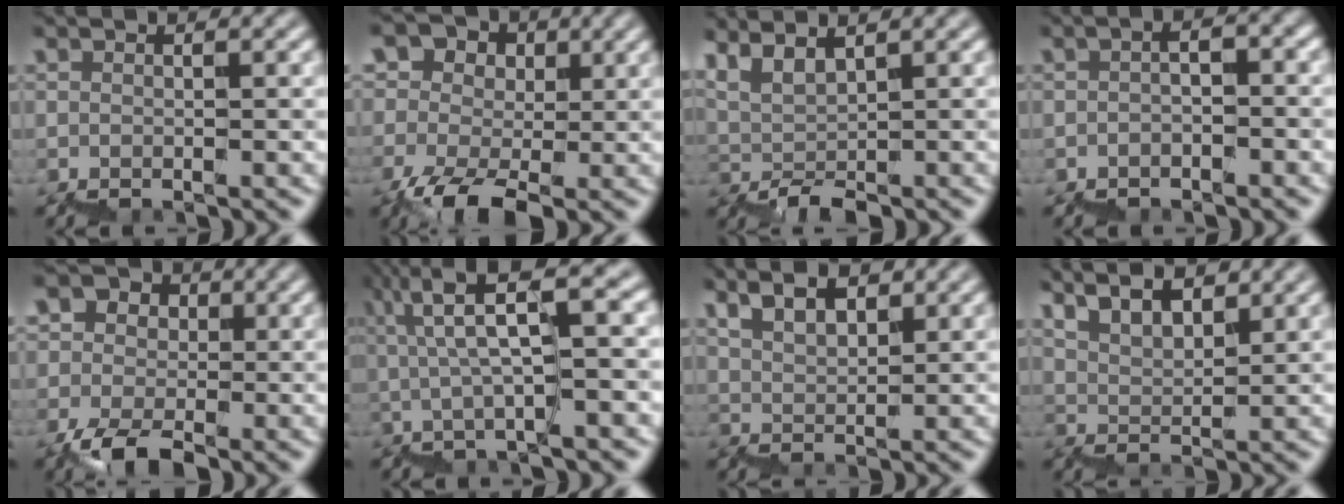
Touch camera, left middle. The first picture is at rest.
{"total": 4.4, "force": [-0.6, 3.5, 2.5], "torque": [-0.049, 0.015, -0.020]}
{"total": 2.6, "force": [1.9, 0.6, 1.6], "torque": [-0.020, 0.010, 0.043]}
{"total": 1.4, "force": [-0.7, 0.3, 1.1], "torque": [-0.023, 0.008, -0.012]}
{"total": 3.6, "force": [-0.9, 3.0, 1.8], "torque": [-0.038, 0.012, -0.022]}
{"total": 7.5, "force": [3.0, 1.2, 6.8], "torque": [-0.091, 0.028, 0.050]}
{"total": 4.0, "force": [3.7, 1.0, 1.4], "torque": [-0.010, 0.019, 0.070]}
{"total": 5.7, "force": [5.3, 1.3, 1.7], "torque": [-0.020, 0.026, 0.088]}